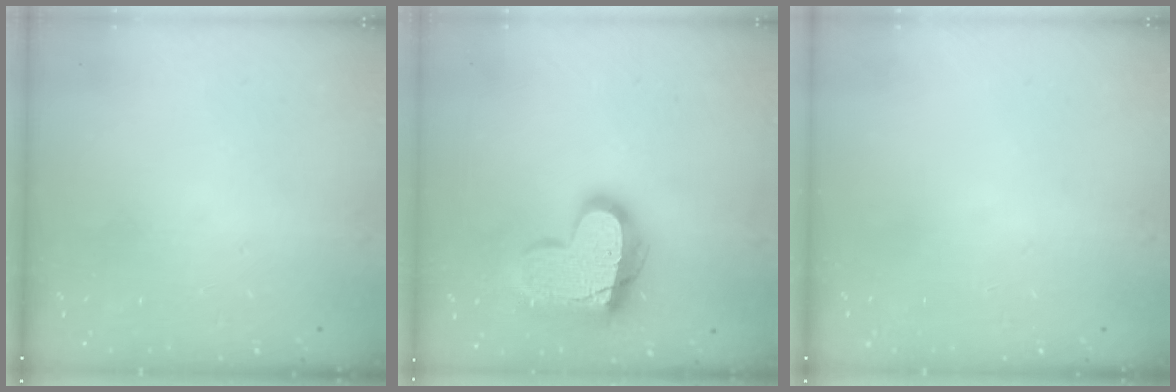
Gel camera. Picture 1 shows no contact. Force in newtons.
{"total": 17.2, "press": 17.2, "slide": 1.3}
{"total": 0.0}